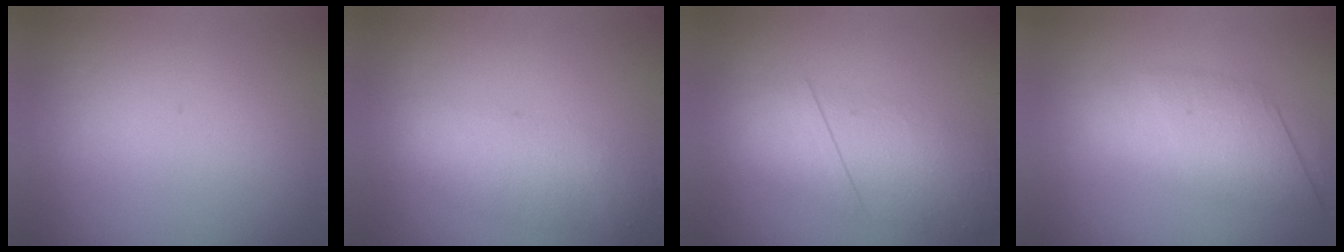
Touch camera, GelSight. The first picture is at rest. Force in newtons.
{"total": 2.1}
{"total": 3.0}
{"total": 3.1}